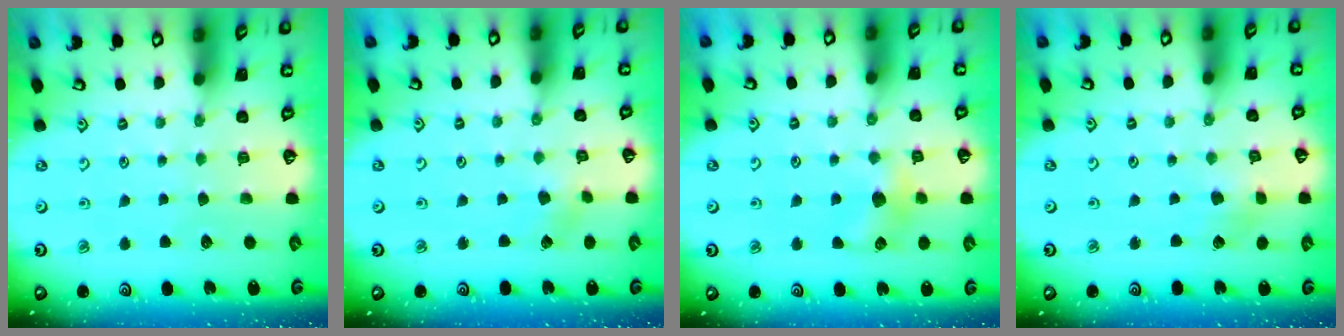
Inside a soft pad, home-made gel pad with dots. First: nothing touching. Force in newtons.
{"total": 2.2, "press": 2.2, "slide": 0.3}
{"total": 7.9, "press": 7.9, "slide": 0.8}
{"total": 2.7, "press": 2.7, "slide": 0.4}